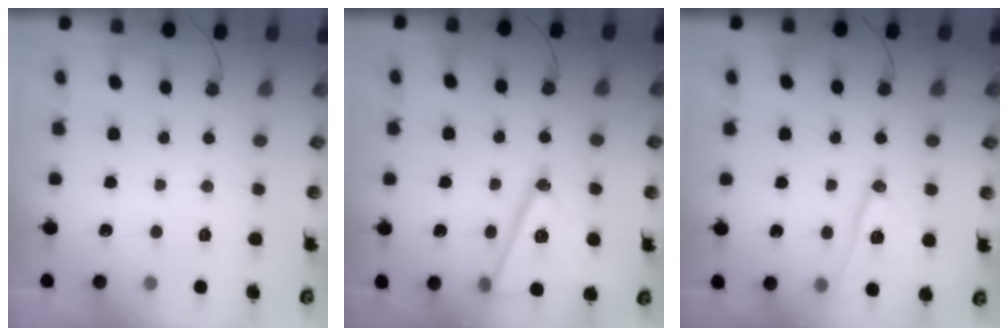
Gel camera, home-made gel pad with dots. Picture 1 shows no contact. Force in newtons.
{"total": 15.4, "press": 15.0, "slide": 3.4}
{"total": 13.2, "press": 13.1, "slide": 1.2}